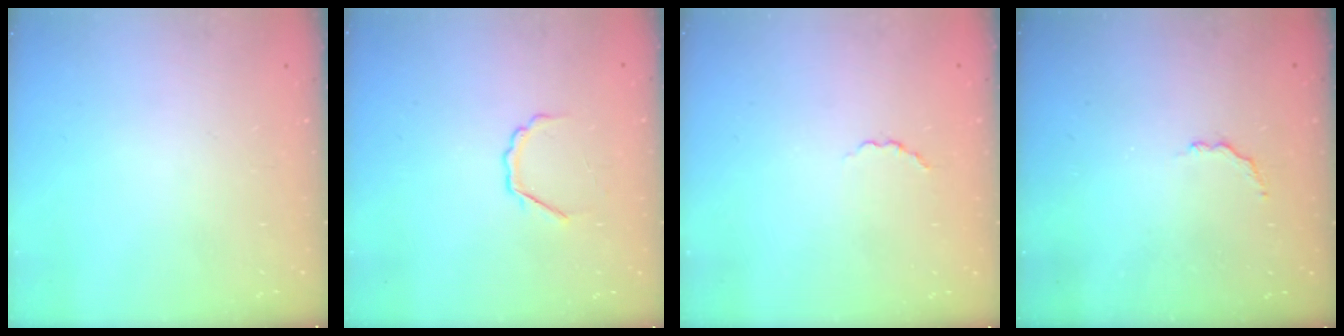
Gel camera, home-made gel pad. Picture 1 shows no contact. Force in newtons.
{"total": 3.6, "press": 3.5, "slide": 0.8}
{"total": 2.2, "press": 2.0, "slide": 0.8}
{"total": 2.9, "press": 2.7, "slide": 0.9}